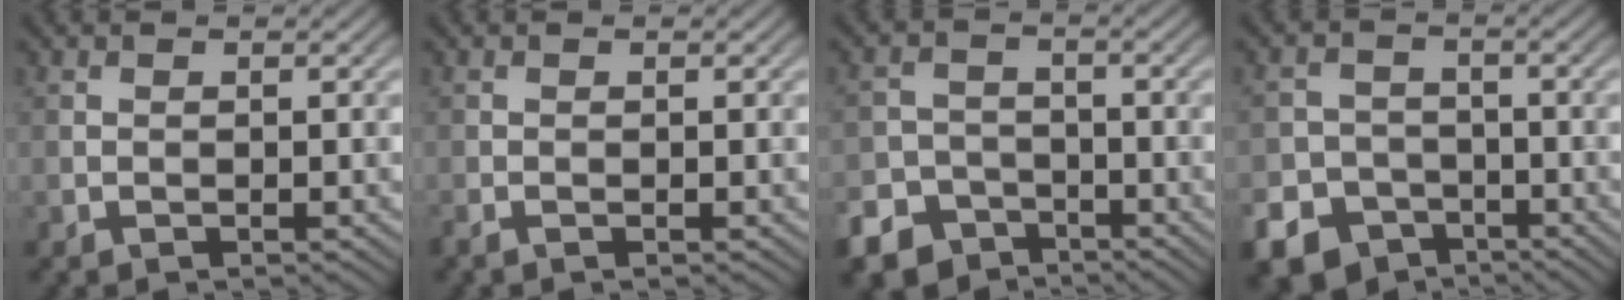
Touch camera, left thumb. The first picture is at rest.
{"total": 0.7, "force": [-0.6, 0.0, 0.3], "torque": [-0.008, -0.002, -0.014]}
{"total": 8.0, "force": [-5.8, 5.2, 1.9], "torque": [-0.035, -0.019, -0.104]}
{"total": 10.8, "force": [-7.1, 7.8, 2.4], "torque": [-0.057, -0.040, -0.130]}